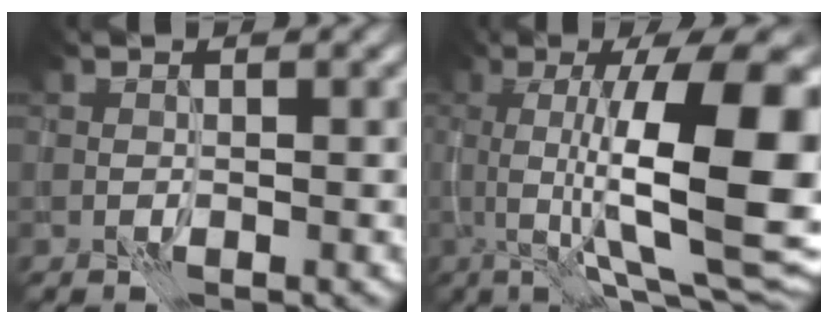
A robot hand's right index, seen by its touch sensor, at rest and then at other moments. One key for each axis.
{"total": 14.7, "fx": 0.7, "fy": 4.4, "fz": 14.0, "tx": -0.178, "ty": 0.009, "tz": 0.014}